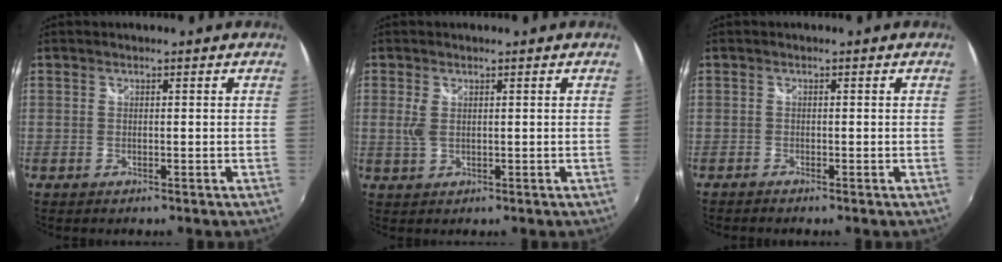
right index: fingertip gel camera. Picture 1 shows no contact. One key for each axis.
{"total": 2.4, "fx": 0.5, "fy": 1.2, "fz": 2.0, "tx": -0.041, "ty": -0.001, "tz": 0.010}
{"total": 0.7, "fx": -0.7, "fy": 0.0, "fz": 0.2, "tx": -0.007, "ty": -0.005, "tz": -0.016}